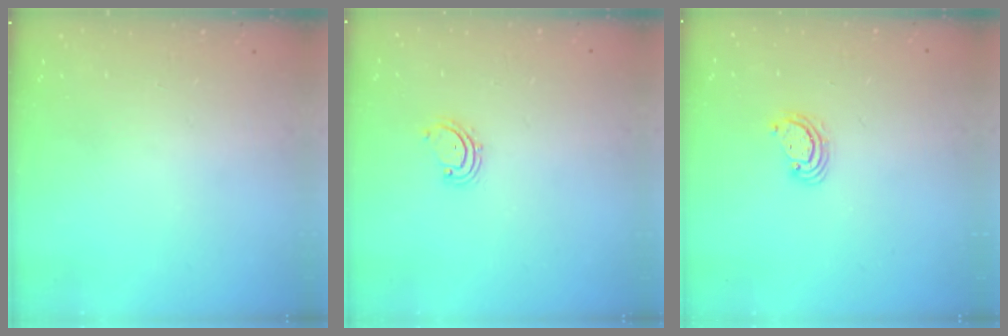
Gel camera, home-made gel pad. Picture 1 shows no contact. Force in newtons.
{"total": 2.6, "press": 2.6, "slide": 0.3}
{"total": 3.3, "press": 3.3, "slide": 0.2}